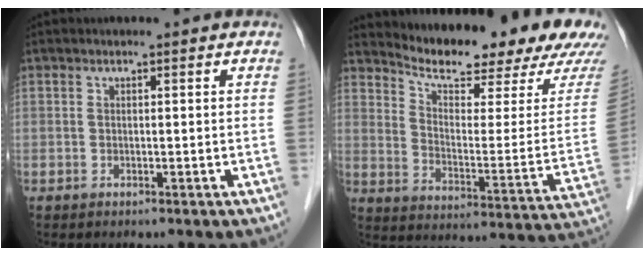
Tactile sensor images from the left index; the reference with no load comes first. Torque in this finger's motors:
{"motor_torque": [0.19, -0.94, 0.30, 0.10]}